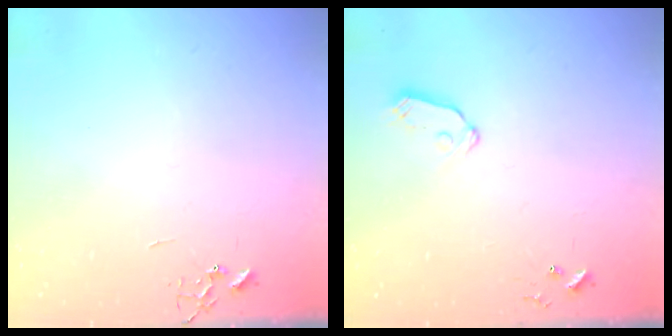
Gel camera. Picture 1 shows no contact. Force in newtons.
{"total": 6.8, "press": 6.8, "slide": 0.4}